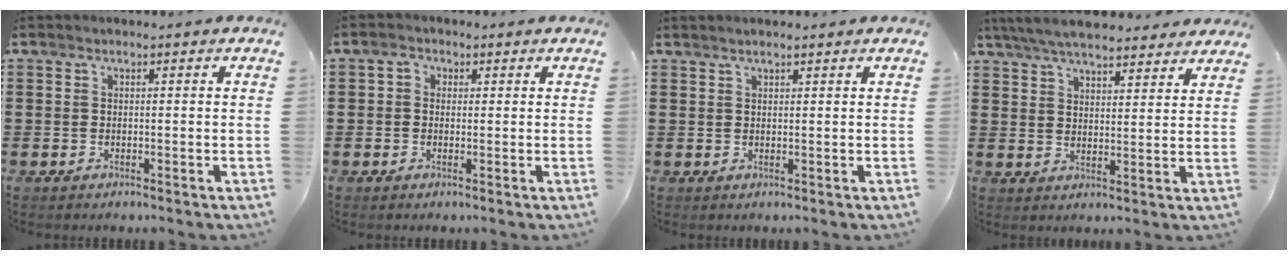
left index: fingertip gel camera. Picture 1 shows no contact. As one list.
[{"total": 1.5, "force": [0.0, 1.4, 0.6], "torque": [-0.014, 0.008, -0.003]}, {"total": 1.2, "force": [1.1, 0.0, 0.3], "torque": [-0.007, 0.002, 0.020]}, {"total": 6.3, "force": [5.9, 0.8, 2.0], "torque": [-0.058, -0.016, 0.109]}]